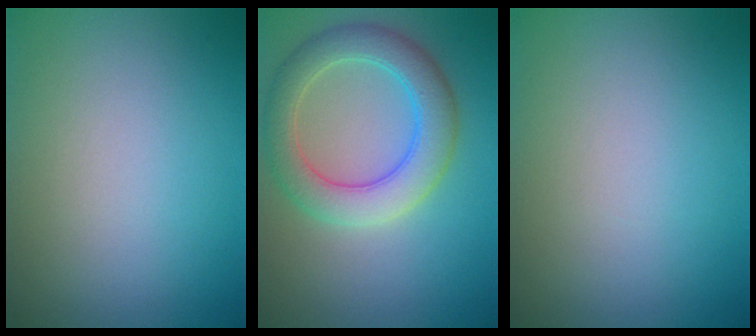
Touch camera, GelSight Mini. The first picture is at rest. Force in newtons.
{"total": 5.4, "press": 5.4, "slide": 0.3}
{"total": 0.0}